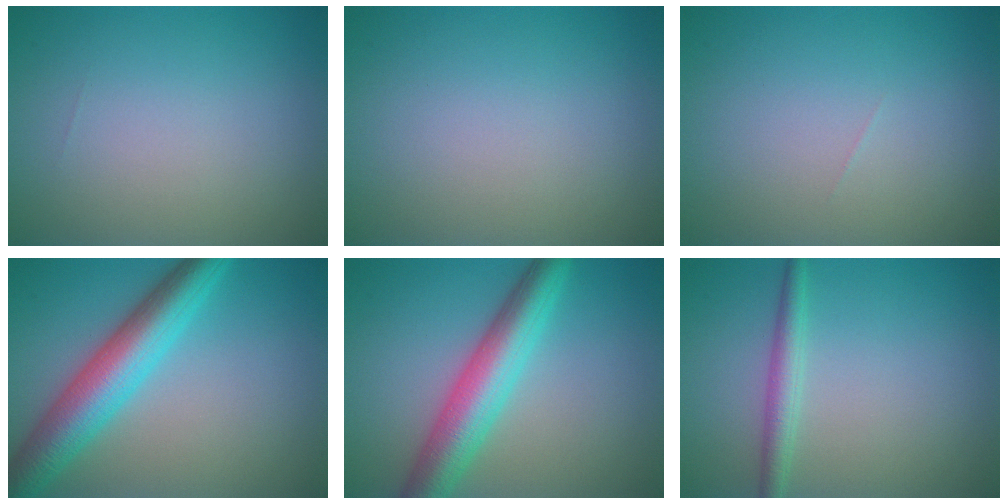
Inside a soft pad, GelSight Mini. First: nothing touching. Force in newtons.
{"total": 0.0}
{"total": 0.0}
{"total": 7.4, "press": 7.4, "slide": 0.1}
{"total": 6.5, "press": 6.5, "slide": 0.2}
{"total": 2.2, "press": 2.2, "slide": 0.1}